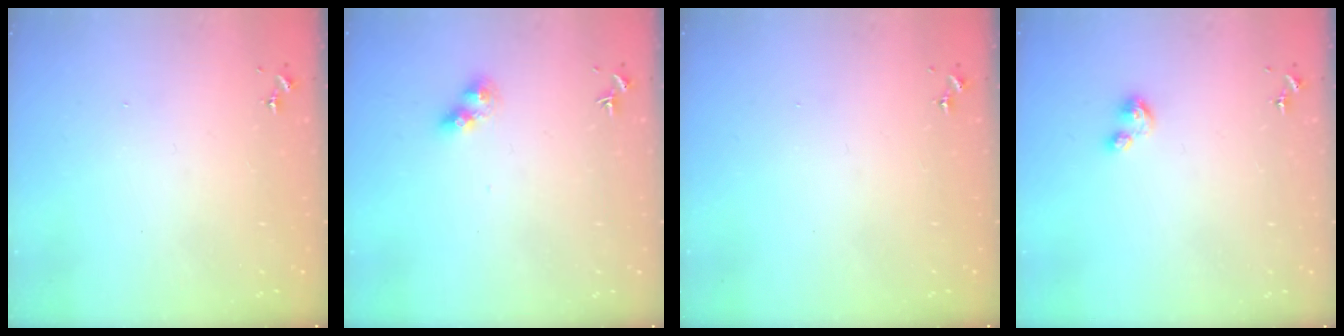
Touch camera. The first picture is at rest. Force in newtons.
{"total": 7.4, "press": 7.3, "slide": 0.6}
{"total": 0.0}
{"total": 3.8, "press": 3.8, "slide": 0.4}